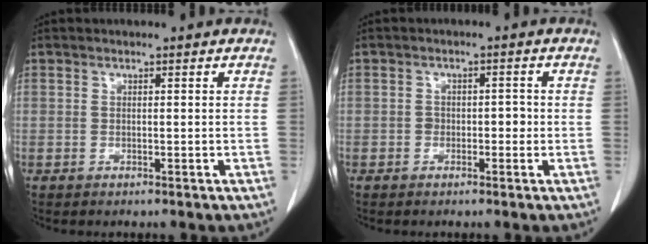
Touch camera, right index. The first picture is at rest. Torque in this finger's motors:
{"motor_torque": [0.33, -0.26, 0.08, 0.02]}